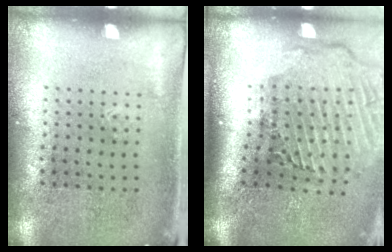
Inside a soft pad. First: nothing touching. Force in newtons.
{"total": 3.0, "press": 2.1, "slide": 2.1}